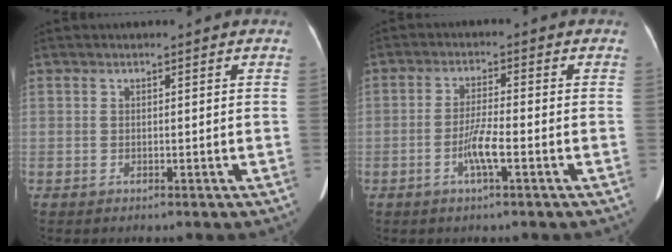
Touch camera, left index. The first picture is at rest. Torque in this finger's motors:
{"motor_torque": [0.03, 0.00, 0.06, 0.04]}